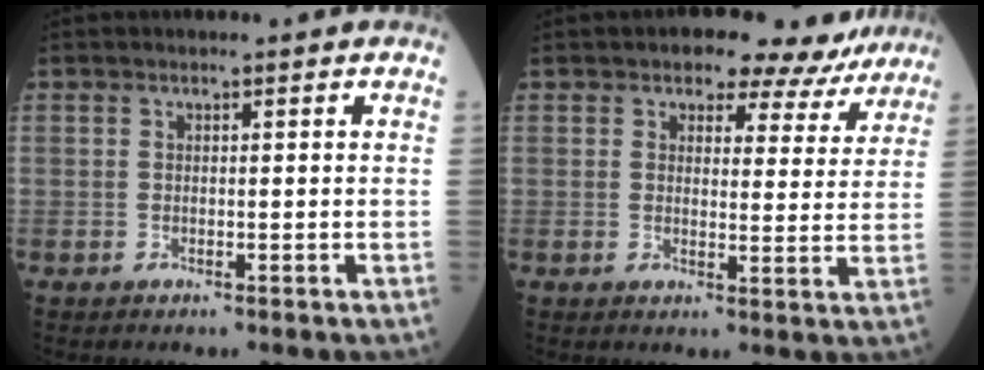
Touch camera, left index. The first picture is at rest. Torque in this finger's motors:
{"motor_torque": [0.39, -0.39, 0.03, 0.00]}